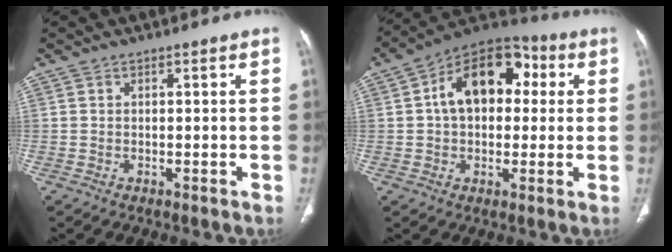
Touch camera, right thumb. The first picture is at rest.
{"total": 16.0, "force": [2.8, 10.6, 11.6], "torque": [-0.146, 0.032, 0.034]}